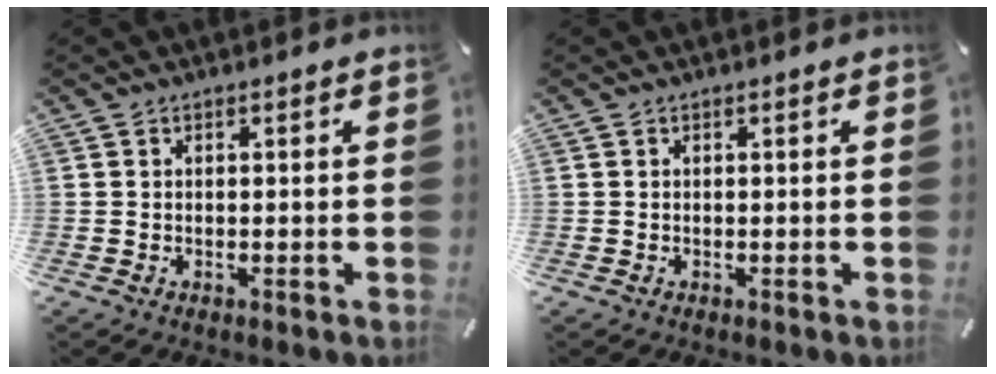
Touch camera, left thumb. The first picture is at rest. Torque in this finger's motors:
{"motor_torque": [0.01, 0.00, 0.05, 0.05, 0.00]}